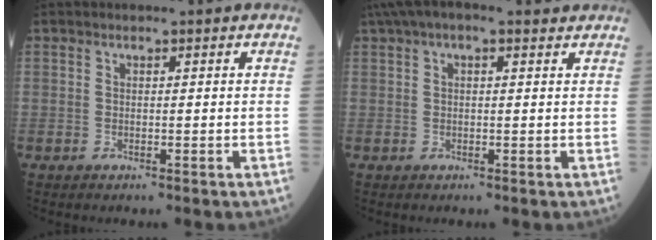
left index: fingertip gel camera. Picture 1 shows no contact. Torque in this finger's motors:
{"motor_torque": [0.92, -1.22, 0.30, 0.13]}